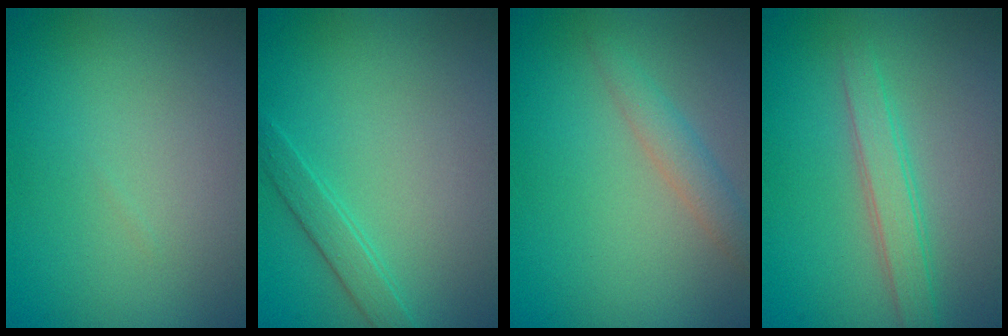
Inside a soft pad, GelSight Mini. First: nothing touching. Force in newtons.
{"total": 1.6, "press": 1.6, "slide": 0.1}
{"total": 2.0, "press": 2.0, "slide": 0.0}
{"total": 2.6, "press": 2.6, "slide": 0.0}